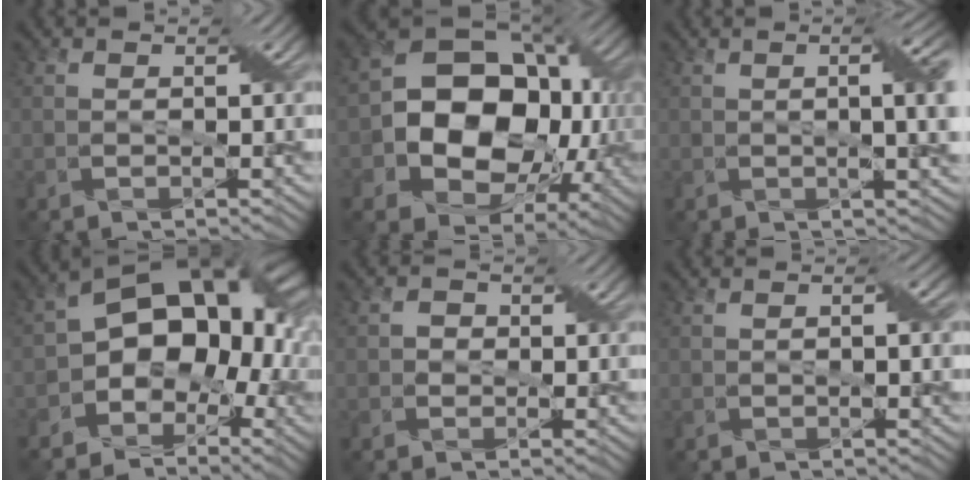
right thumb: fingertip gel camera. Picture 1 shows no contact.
{"total": 16.4, "force": [-1.2, 12.3, 10.7], "torque": [-0.165, -0.021, -0.015]}
{"total": 6.6, "force": [0.8, 1.8, 6.3], "torque": [-0.078, 0.012, 0.013]}
{"total": 14.5, "force": [-1.7, 10.6, 9.7], "torque": [-0.115, 0.007, -0.035]}
{"total": 1.3, "force": [-0.1, 1.3, 0.3], "torque": [-0.006, 0.002, -0.006]}
{"total": 1.5, "force": [0.1, 0.2, 1.5], "torque": [-0.022, 0.005, 0.001]}